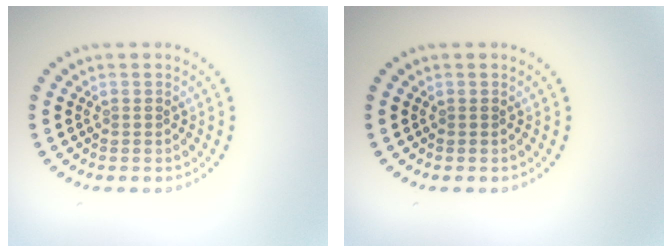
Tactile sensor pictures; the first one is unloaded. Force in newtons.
{"total": 0.0}